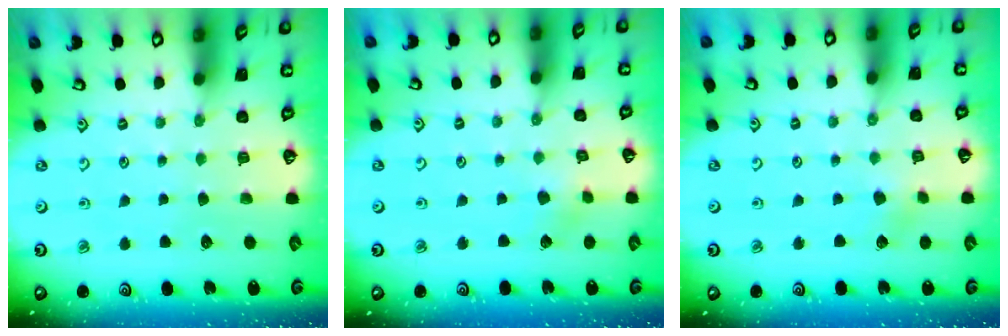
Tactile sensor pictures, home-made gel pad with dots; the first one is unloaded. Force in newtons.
{"total": 2.9, "press": 2.9, "slide": 0.3}
{"total": 2.0, "press": 1.9, "slide": 0.3}